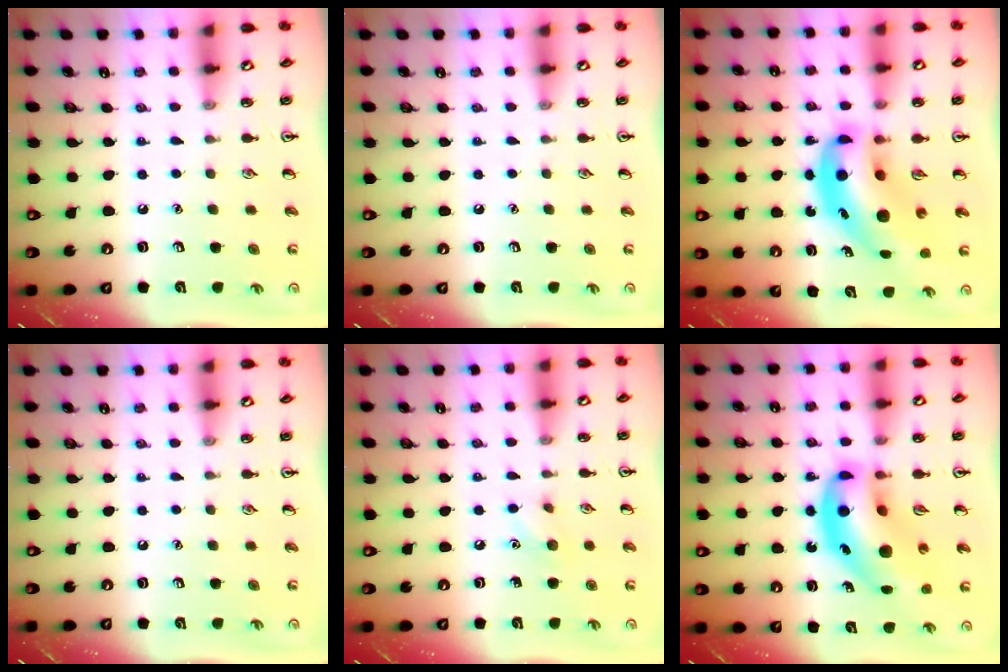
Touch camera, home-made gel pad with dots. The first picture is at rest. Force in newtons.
{"total": 0.0}
{"total": 12.8, "press": 12.2, "slide": 3.9}
{"total": 0.0}
{"total": 5.7, "press": 5.4, "slide": 1.9}
{"total": 18.0, "press": 17.2, "slide": 5.0}